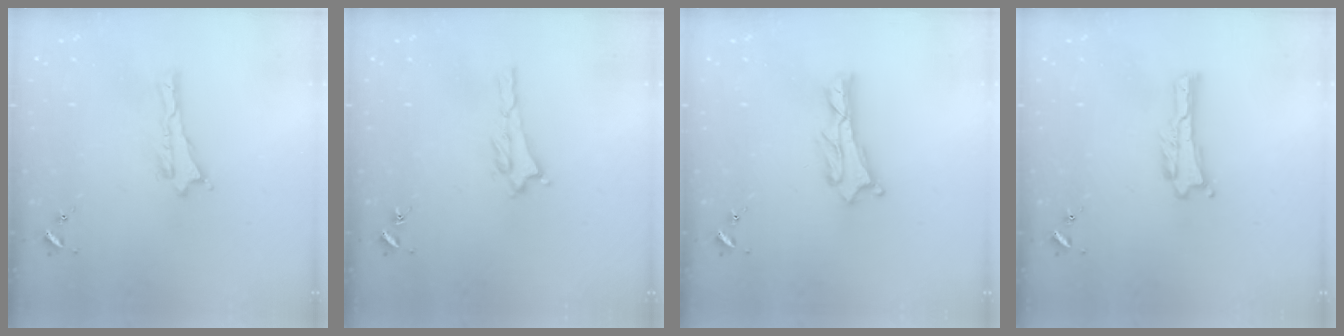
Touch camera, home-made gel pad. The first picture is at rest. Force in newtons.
{"total": 1.4, "press": 1.4, "slide": 0.3}
{"total": 1.1, "press": 1.0, "slide": 0.2}
{"total": 0.0}